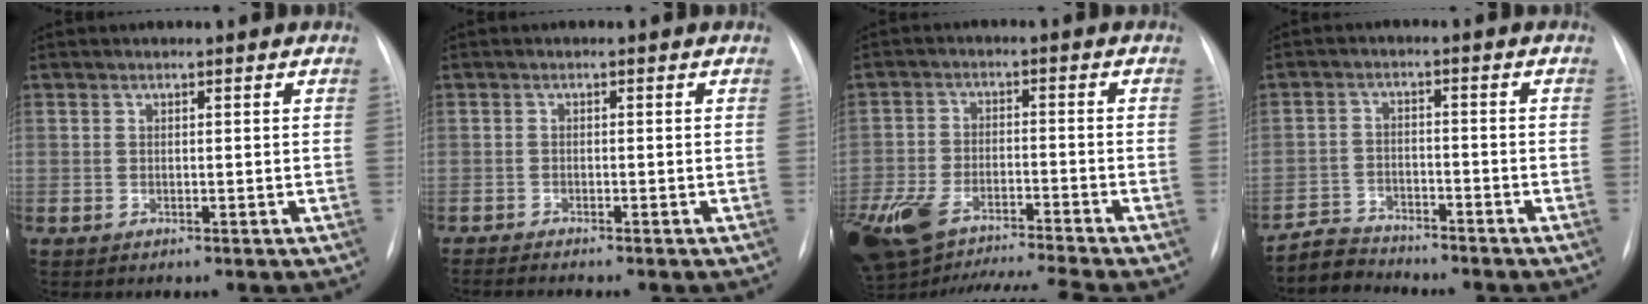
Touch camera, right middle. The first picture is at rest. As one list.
[{"total": 2.9, "force": [-2.6, -0.1, 1.3], "torque": [-0.020, -0.007, -0.039]}, {"total": 16.2, "force": [-12.9, 2.5, 9.4], "torque": [-0.215, 0.002, -0.223]}, {"total": 5.1, "force": [-5.0, 0.7, -0.5], "torque": [0.004, -0.011, -0.090]}]